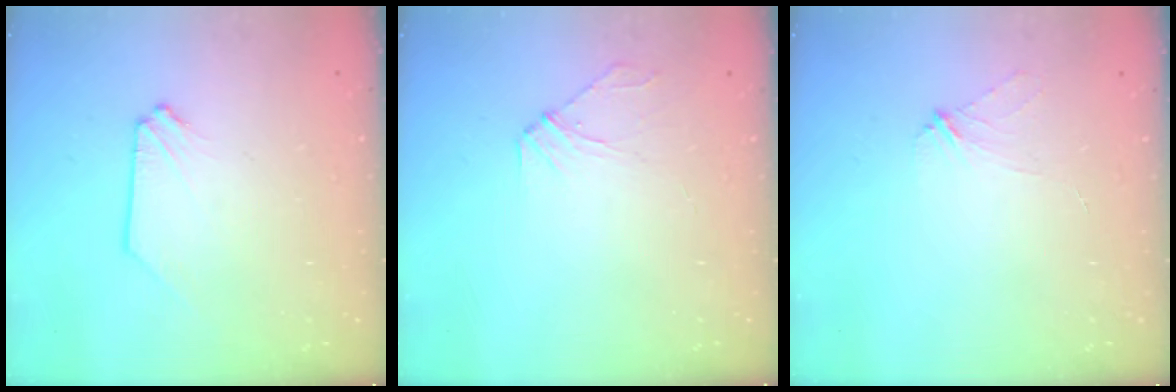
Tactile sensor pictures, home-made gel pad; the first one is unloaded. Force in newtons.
{"total": 4.4, "press": 4.4, "slide": 0.4}
{"total": 2.4, "press": 2.4, "slide": 0.5}